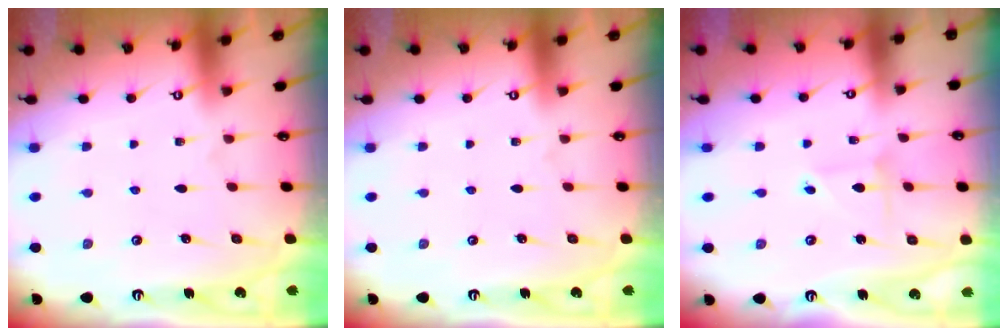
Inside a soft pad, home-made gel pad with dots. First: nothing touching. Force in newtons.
{"total": 0.0}
{"total": 2.2, "press": 2.2, "slide": 0.2}